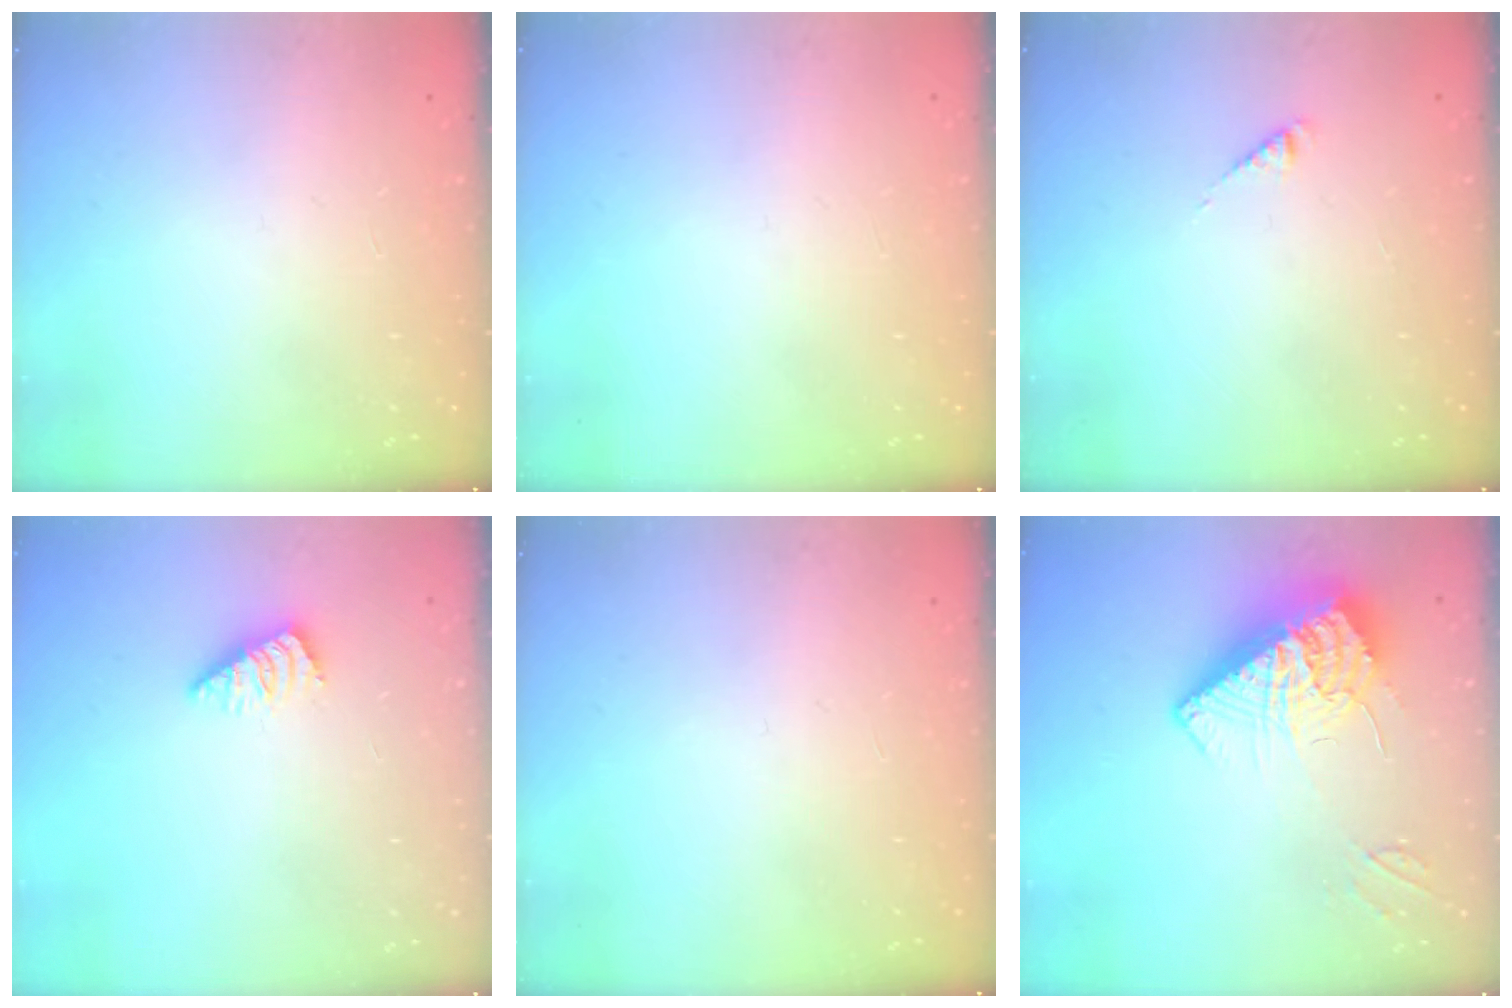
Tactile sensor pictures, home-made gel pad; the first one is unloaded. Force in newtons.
{"total": 0.0}
{"total": 2.6, "press": 2.6, "slide": 0.4}
{"total": 0.7, "press": 0.7, "slide": 0.2}
{"total": 0.0}
{"total": 12.0, "press": 11.9, "slide": 1.0}